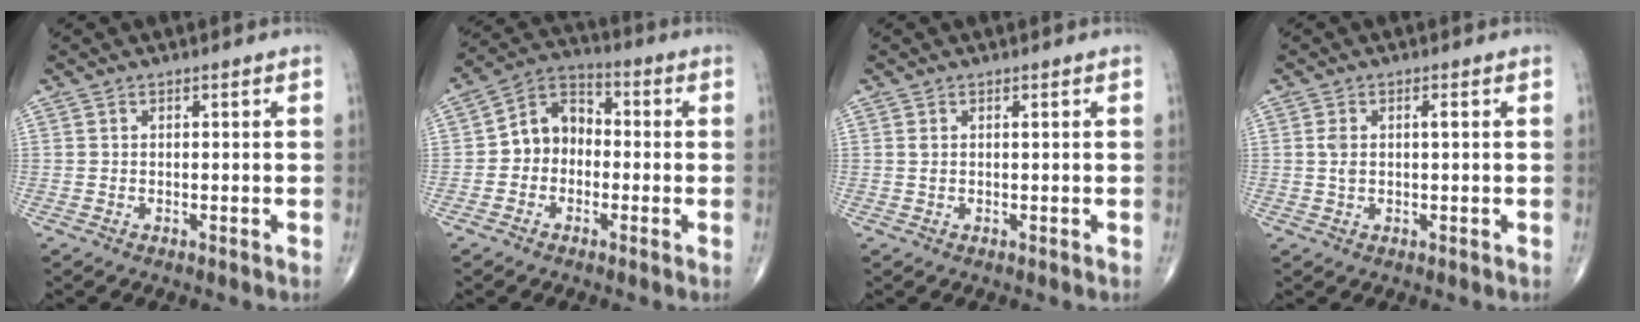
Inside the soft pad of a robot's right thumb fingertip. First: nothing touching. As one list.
[{"total": 8.4, "force": [-0.9, 6.7, 4.9], "torque": [-0.054, 0.034, -0.036]}, {"total": 0.7, "force": [0.3, 0.2, 0.6], "torque": [-0.017, 0.005, 0.007]}, {"total": 2.8, "force": [0.5, 1.2, 2.5], "torque": [-0.058, 0.007, 0.010]}]